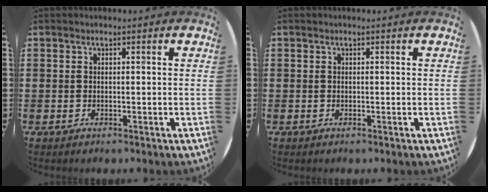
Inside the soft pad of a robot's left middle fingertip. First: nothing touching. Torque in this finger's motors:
{"motor_torque": [0.00, 0.00, 0.00, 0.00]}